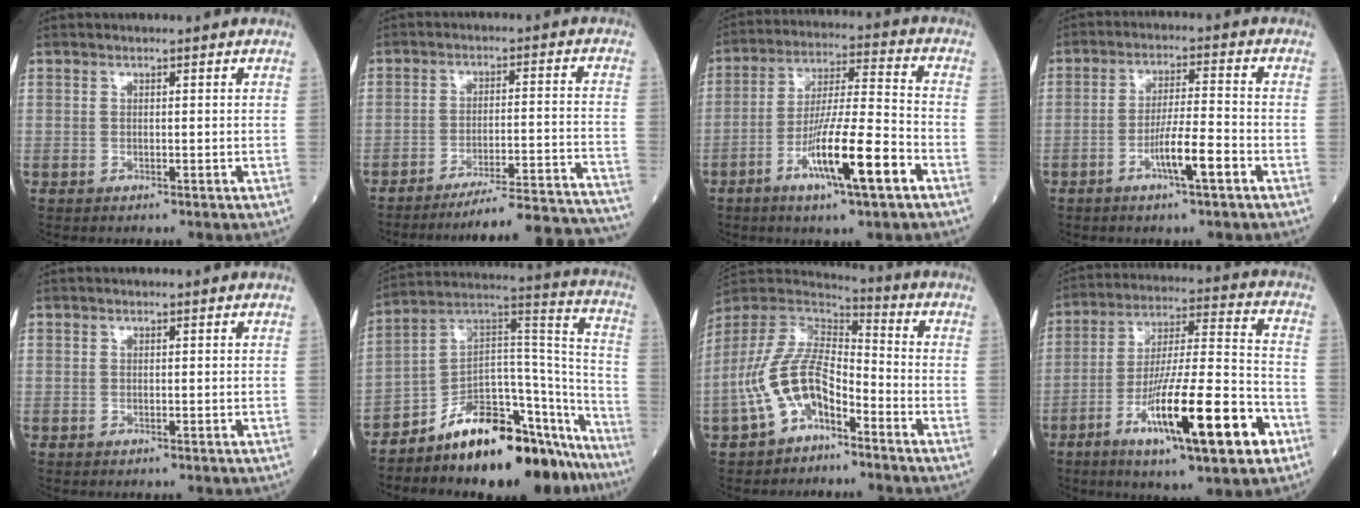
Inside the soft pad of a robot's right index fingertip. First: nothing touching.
{"total": 22.7, "force": [-21.8, -1.8, 6.0], "torque": [-0.026, -0.014, -0.286]}
{"total": 13.2, "force": [-5.9, 0.7, 11.8], "torque": [-0.212, -0.008, -0.104]}
{"total": 6.6, "force": [-3.0, 0.3, 5.8], "torque": [-0.108, 0.001, -0.053]}
{"total": 0.0}
{"total": 21.1, "force": [-16.5, 6.9, 11.3], "torque": [-0.123, 0.057, -0.256]}
{"total": 12.1, "force": [-5.7, 5.8, 8.9], "torque": [-0.195, 0.021, -0.110]}
{"total": 19.4, "force": [-8.6, 2.2, 17.3], "torque": [-0.287, -0.014, -0.136]}